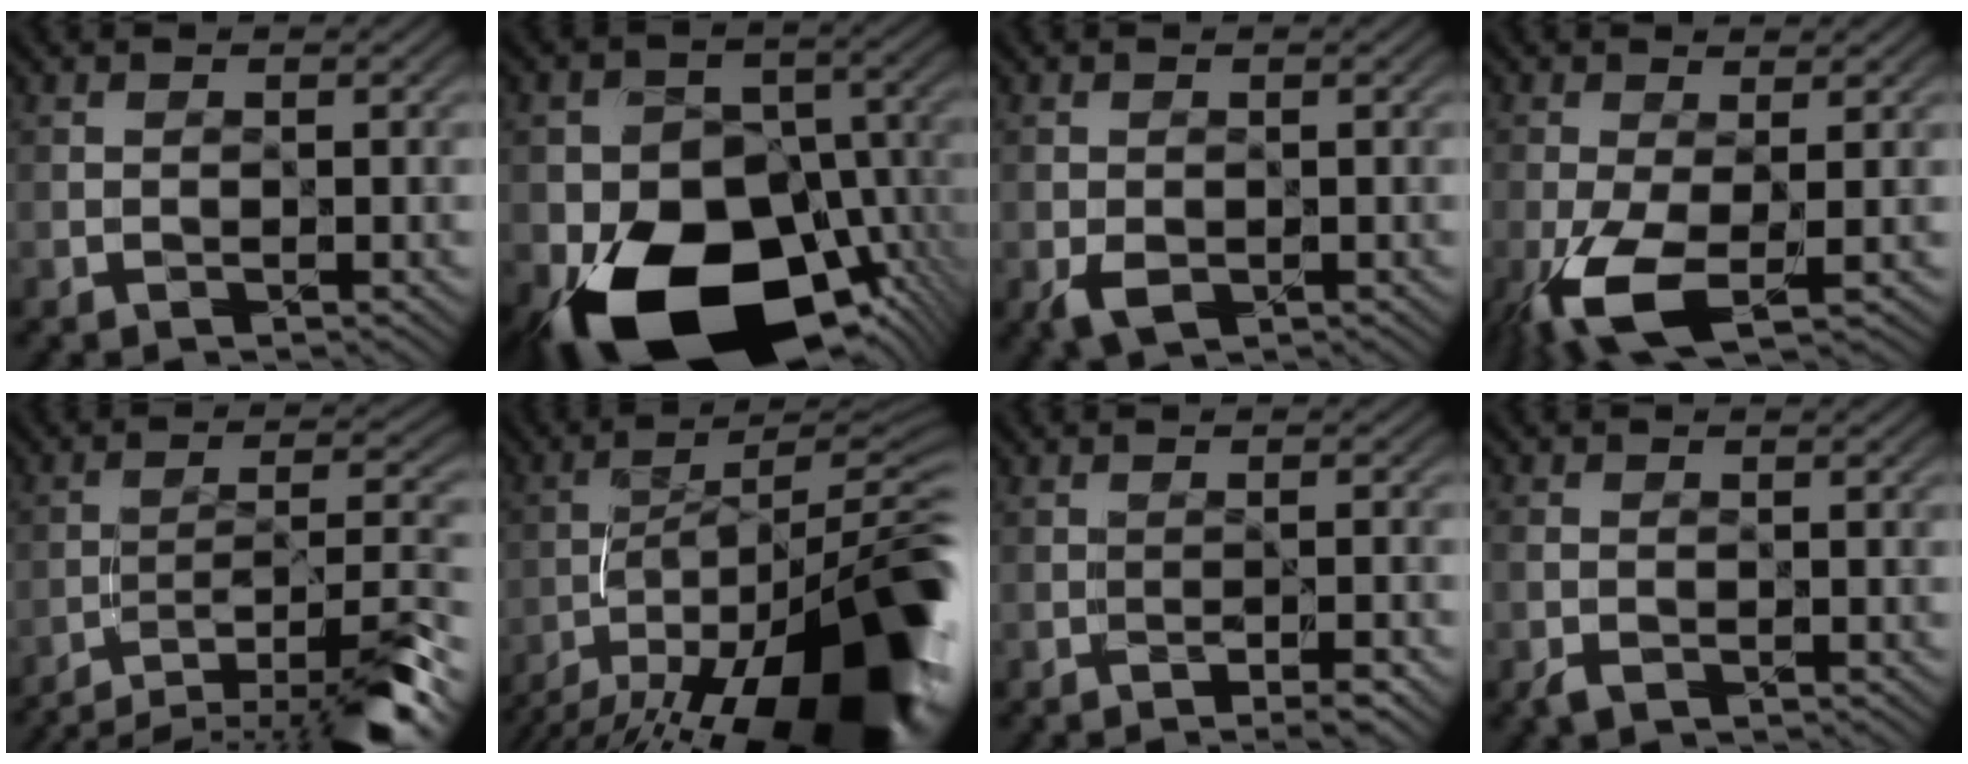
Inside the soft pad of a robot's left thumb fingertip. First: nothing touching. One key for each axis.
{"total": 17.6, "fx": -8.3, "fy": 12.0, "fz": 10.0, "tx": -0.161, "ty": -0.047, "tz": -0.128}
{"total": 2.0, "fx": -0.7, "fy": 1.4, "fz": 1.2, "tx": -0.027, "ty": -0.011, "tz": -0.010}
{"total": 6.3, "fx": -2.3, "fy": 2.1, "fz": 5.4, "tx": -0.131, "ty": -0.012, "tz": -0.048}
{"total": 12.0, "fx": -10.1, "fy": 2.3, "fz": 6.1, "tx": -0.105, "ty": -0.002, "tz": -0.154}
{"total": 19.4, "fx": -11.3, "fy": 6.1, "fz": 14.5, "tx": -0.206, "ty": -0.019, "tz": -0.178}
{"total": 2.5, "fx": -2.0, "fy": -0.2, "fz": 1.5, "tx": -0.027, "ty": 0.004, "tz": -0.029}
{"total": 1.5, "fx": -1.0, "fy": 0.8, "fz": 0.7, "tx": -0.018, "ty": -0.002, "tz": -0.022}